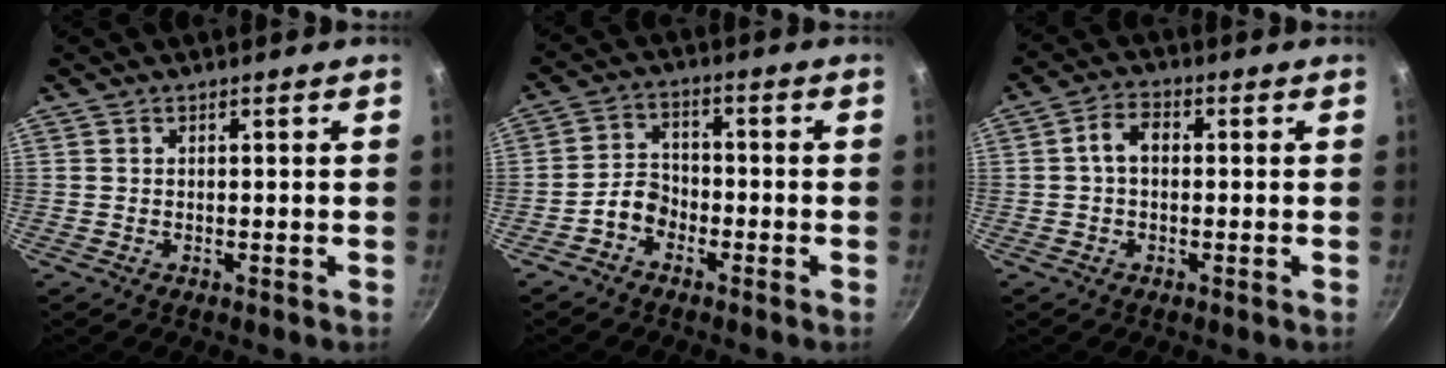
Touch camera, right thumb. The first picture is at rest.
{"total": 4.6, "force": [-2.7, 3.3, 2.0], "torque": [-0.021, 0.033, -0.056]}
{"total": 5.5, "force": [0.3, 3.7, 4.1], "torque": [-0.066, 0.018, -0.003]}